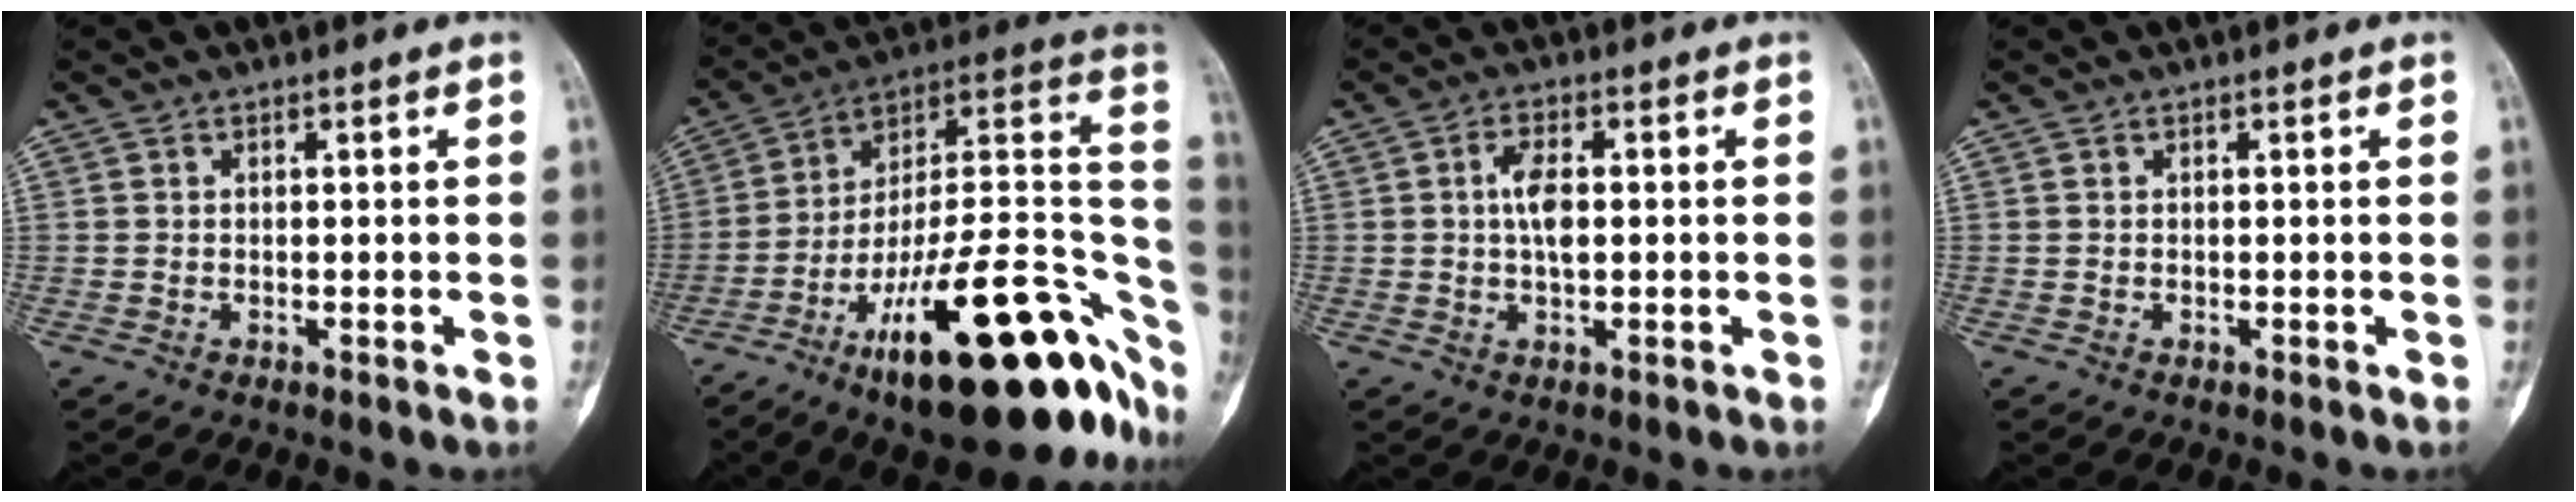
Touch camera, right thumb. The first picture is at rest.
{"total": 34.2, "force": [-15.9, 11.5, 28.0], "torque": [-0.299, 0.086, -0.244]}
{"total": 5.0, "force": [0.3, 2.3, 4.4], "torque": [-0.080, 0.003, 0.003]}
{"total": 0.0}